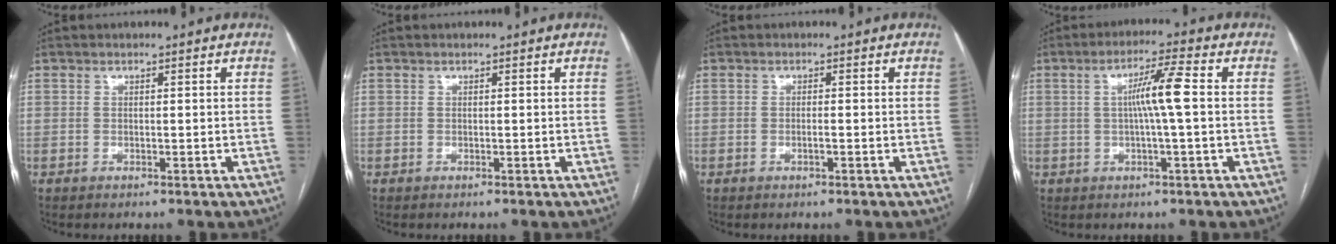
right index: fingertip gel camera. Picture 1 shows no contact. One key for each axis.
{"total": 0.0}
{"total": 1.0, "fx": -0.3, "fy": 0.1, "fz": 0.9, "tx": -0.018, "ty": 0.000, "tz": -0.005}
{"total": 6.4, "fx": 0.4, "fy": -0.4, "fz": 6.4, "tx": -0.112, "ty": 0.009, "tz": 0.006}